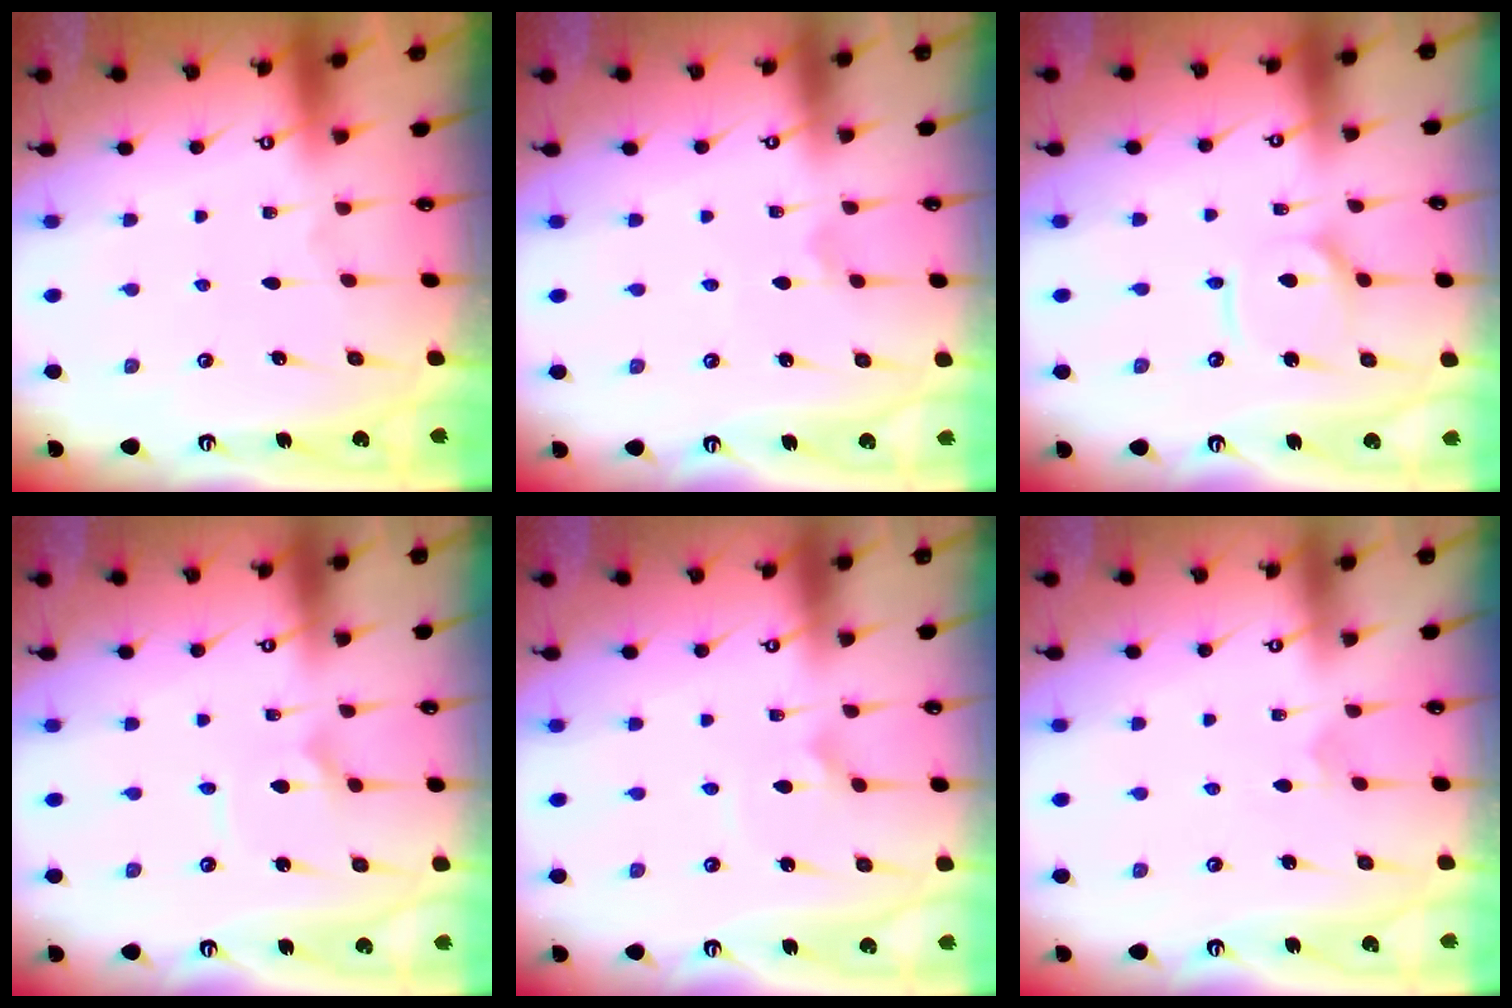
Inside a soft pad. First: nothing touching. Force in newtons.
{"total": 1.3, "press": 1.3, "slide": 0.1}
{"total": 7.5, "press": 7.4, "slide": 0.8}
{"total": 2.6, "press": 2.5, "slide": 0.3}
{"total": 2.4, "press": 2.4, "slide": 0.2}
{"total": 3.5, "press": 3.5, "slide": 0.3}